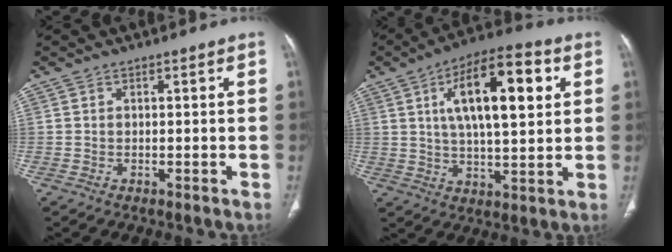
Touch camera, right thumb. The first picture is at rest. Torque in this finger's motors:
{"motor_torque": [0.63, 4.37, 2.09, 0.51, 0.27]}